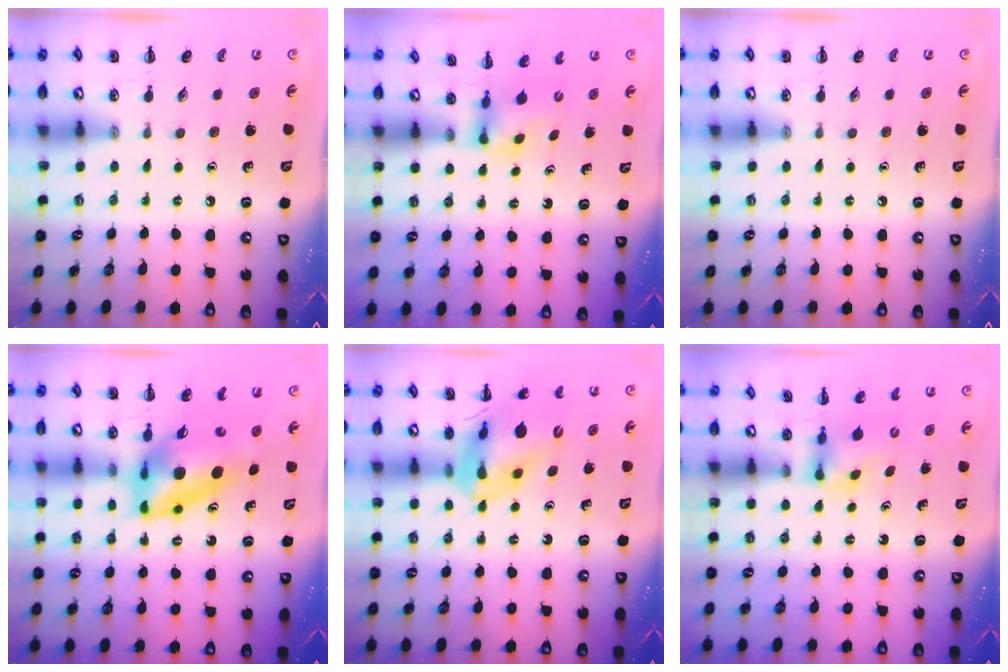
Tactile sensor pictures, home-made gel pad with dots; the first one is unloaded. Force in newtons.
{"total": 2.9, "press": 2.6, "slide": 1.2}
{"total": 0.0}
{"total": 10.0, "press": 9.6, "slide": 3.0}
{"total": 13.2, "press": 12.7, "slide": 3.6}
{"total": 2.9, "press": 2.6, "slide": 1.2}